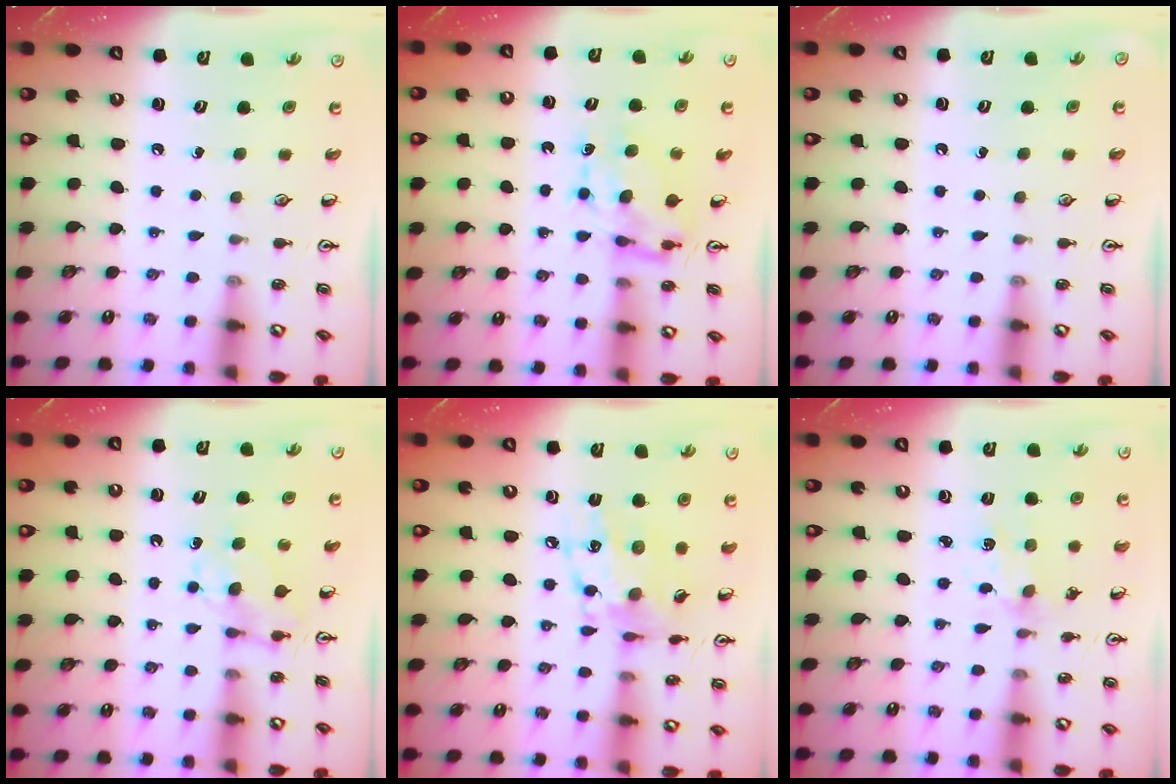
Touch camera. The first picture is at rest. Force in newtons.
{"total": 6.5, "press": 6.4, "slide": 0.6}
{"total": 0.0}
{"total": 5.7, "press": 5.7, "slide": 0.3}
{"total": 12.2, "press": 12.1, "slide": 0.7}
{"total": 1.7, "press": 1.6, "slide": 0.5}